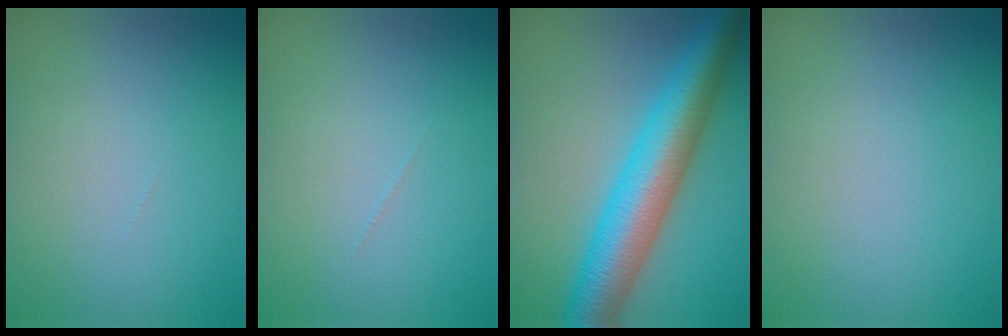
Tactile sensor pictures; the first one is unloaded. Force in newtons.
{"total": 0.0}
{"total": 9.2, "press": 9.2, "slide": 0.2}
{"total": 0.0}